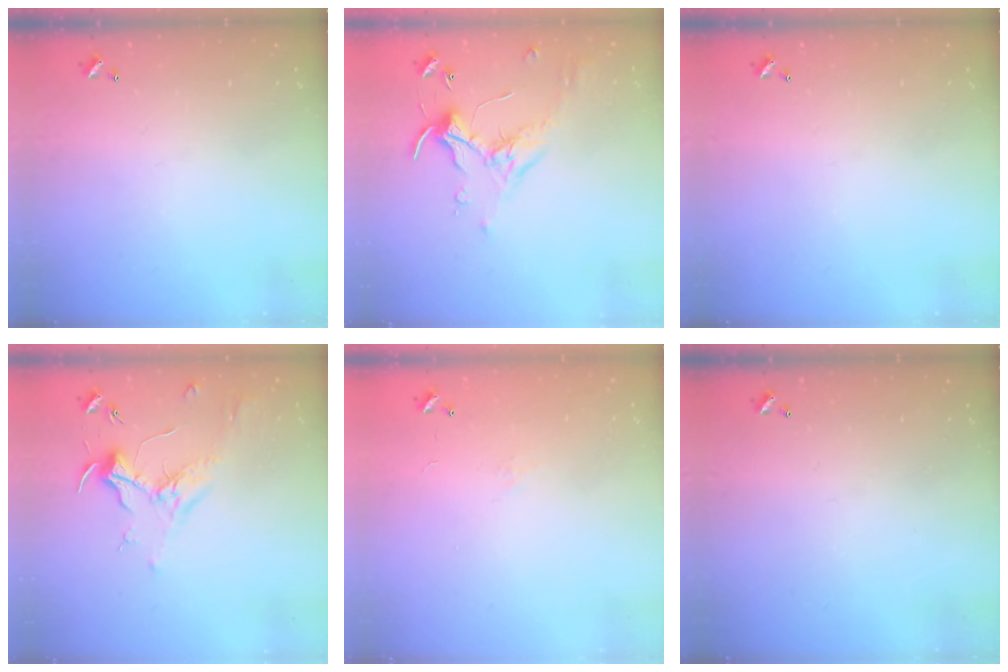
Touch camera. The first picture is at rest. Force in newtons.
{"total": 0.5, "press": 0.4, "slide": 0.4}
{"total": 0.0}
{"total": 1.7, "press": 1.5, "slide": 0.8}
{"total": 5.6, "press": 5.6, "slide": 0.8}
{"total": 0.0}